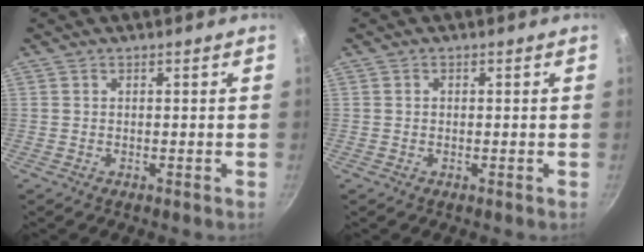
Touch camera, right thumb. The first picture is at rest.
{"total": 0.7, "force": [0.1, 0.7, 0.3], "torque": [-0.004, 0.005, 0.000]}